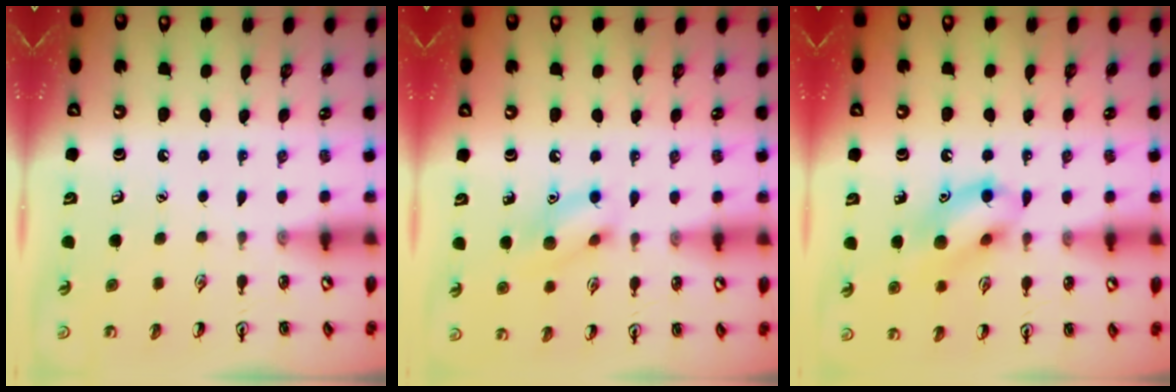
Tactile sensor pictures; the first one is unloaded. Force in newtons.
{"total": 9.4, "press": 9.4, "slide": 0.9}
{"total": 12.6, "press": 12.5, "slide": 1.6}